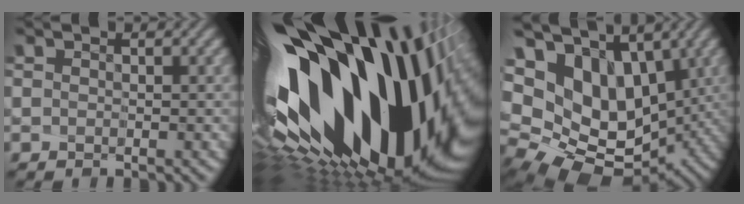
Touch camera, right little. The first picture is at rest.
{"total": 20.0, "force": [0.7, 10.5, 17.0], "torque": [-0.275, -0.084, 0.032]}
{"total": 16.3, "force": [2.5, 12.3, 10.3], "torque": [-0.216, 0.002, 0.064]}